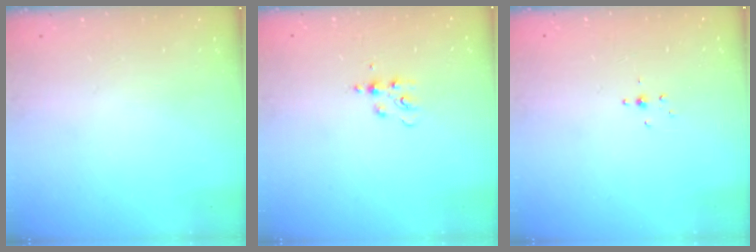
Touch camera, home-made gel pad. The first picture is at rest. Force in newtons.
{"total": 5.1, "press": 5.1, "slide": 0.6}
{"total": 2.4, "press": 2.3, "slide": 0.8}